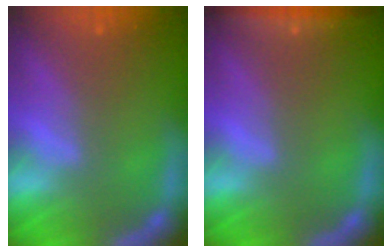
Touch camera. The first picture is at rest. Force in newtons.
{"total": 2.9}